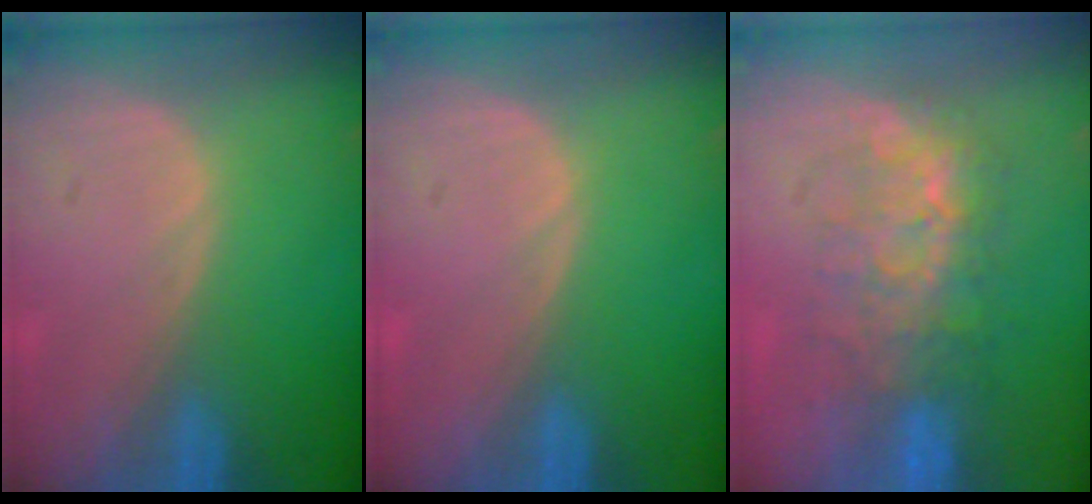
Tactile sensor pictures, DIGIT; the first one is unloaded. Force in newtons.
{"total": 0.0}
{"total": 7.8, "press": 7.6, "slide": 1.5}